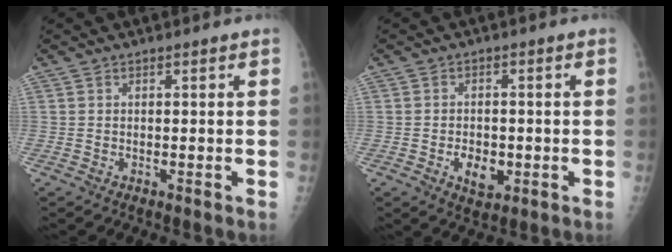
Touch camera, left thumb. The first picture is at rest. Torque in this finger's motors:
{"motor_torque": [-0.16, 0.15, 0.26, 0.12, 0.01]}